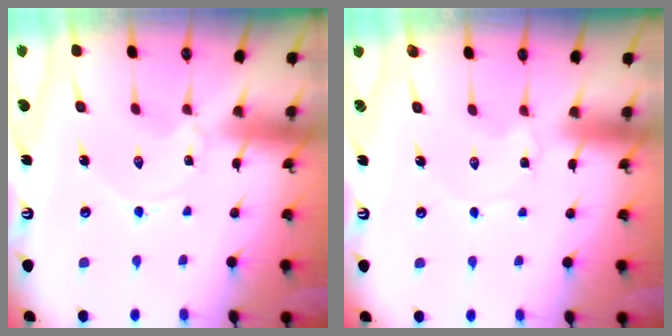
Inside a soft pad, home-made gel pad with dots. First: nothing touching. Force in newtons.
{"total": 1.0, "press": 1.0, "slide": 0.1}